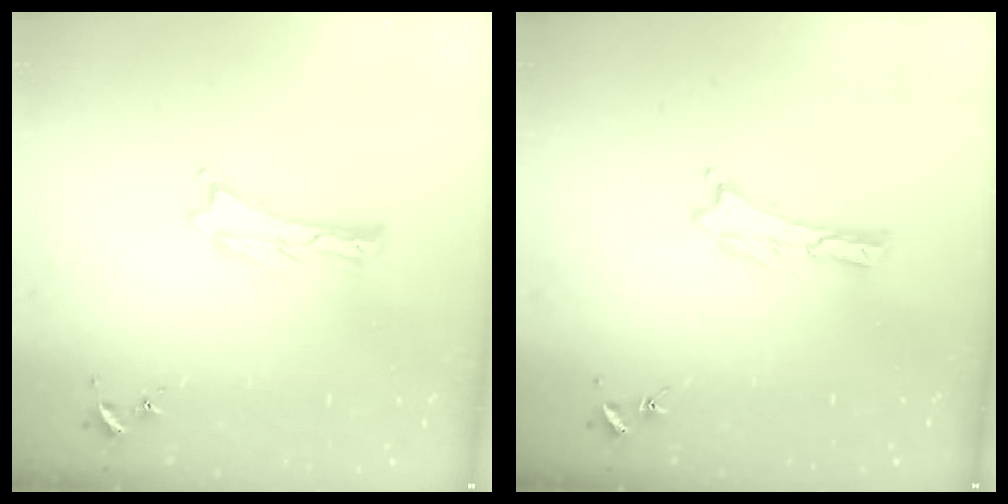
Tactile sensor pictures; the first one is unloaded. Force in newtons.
{"total": 0.0}